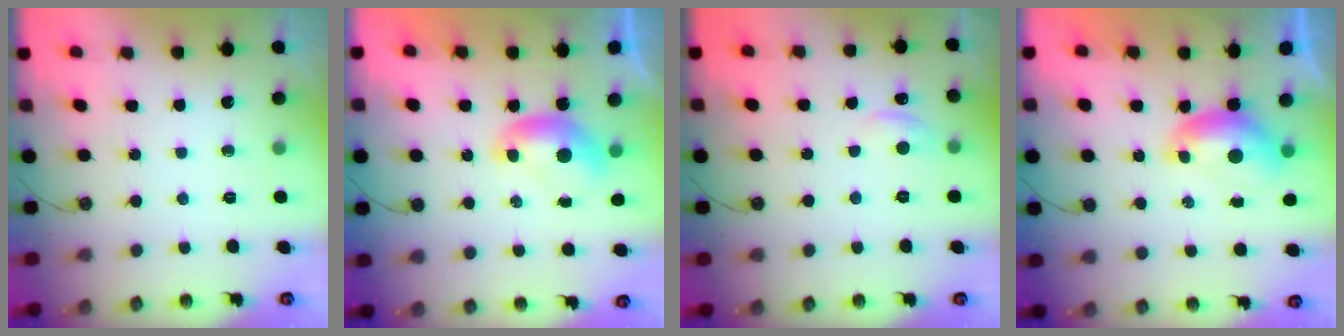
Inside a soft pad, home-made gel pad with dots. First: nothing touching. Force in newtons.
{"total": 0.0}
{"total": 1.7, "press": 1.5, "slide": 0.7}
{"total": 0.0}